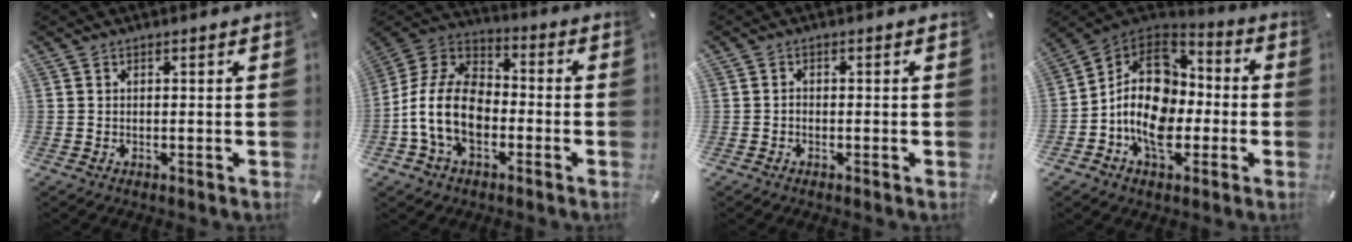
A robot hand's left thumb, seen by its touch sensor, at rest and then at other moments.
{"total": 14.5, "force": [-4.1, 10.0, 9.7], "torque": [-0.225, 0.019, -0.080]}
{"total": 0.7, "force": [-0.5, 0.4, 0.3], "torque": [-0.006, 0.002, -0.011]}
{"total": 16.1, "force": [-2.7, 12.2, 10.1], "torque": [-0.196, 0.017, -0.053]}